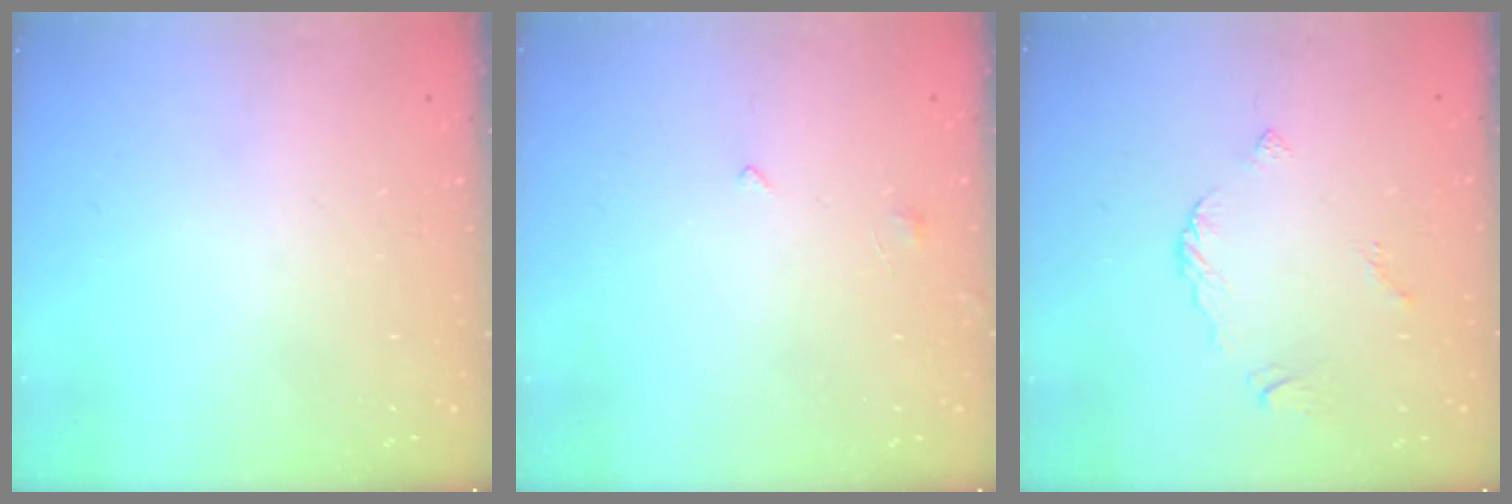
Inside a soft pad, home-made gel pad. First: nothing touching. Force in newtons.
{"total": 0.9, "press": 0.8, "slide": 0.4}
{"total": 3.3, "press": 3.3, "slide": 0.3}